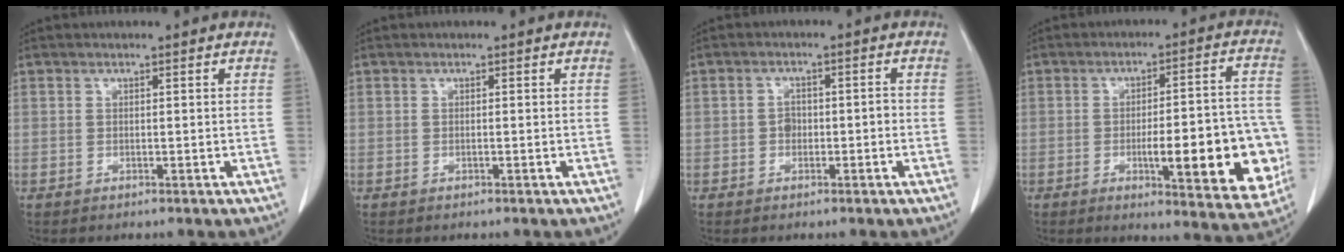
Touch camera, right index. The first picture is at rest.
{"total": 0.0}
{"total": 2.5, "force": [-0.6, 1.6, 1.7], "torque": [-0.027, 0.010, -0.009]}
{"total": 16.9, "force": [-4.2, 3.9, 15.9], "torque": [-0.163, 0.019, -0.042]}